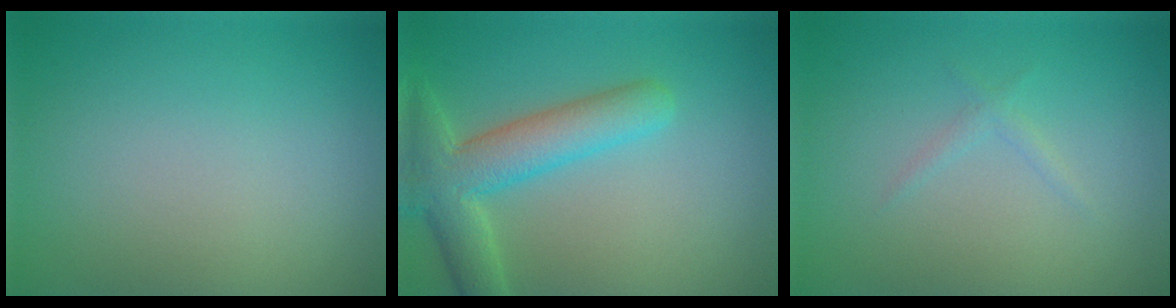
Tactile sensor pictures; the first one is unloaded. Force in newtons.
{"total": 6.0, "press": 5.9, "slide": 0.4}
{"total": 0.9, "press": 0.9, "slide": 0.1}